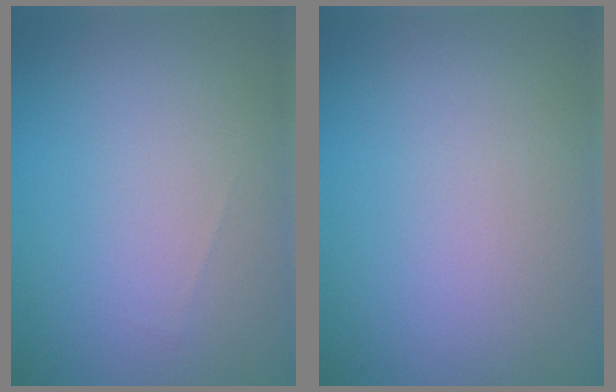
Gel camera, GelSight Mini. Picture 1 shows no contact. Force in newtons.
{"total": 0.0}